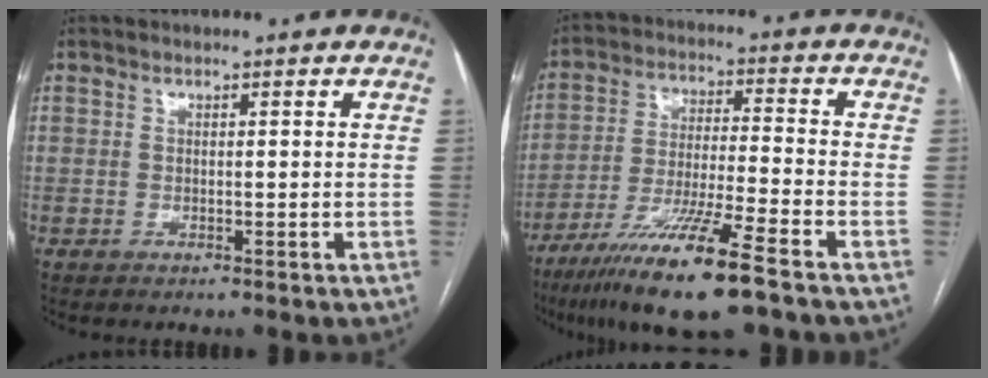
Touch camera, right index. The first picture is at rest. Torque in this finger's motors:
{"motor_torque": [1.12, -1.02, 0.87, 0.21]}